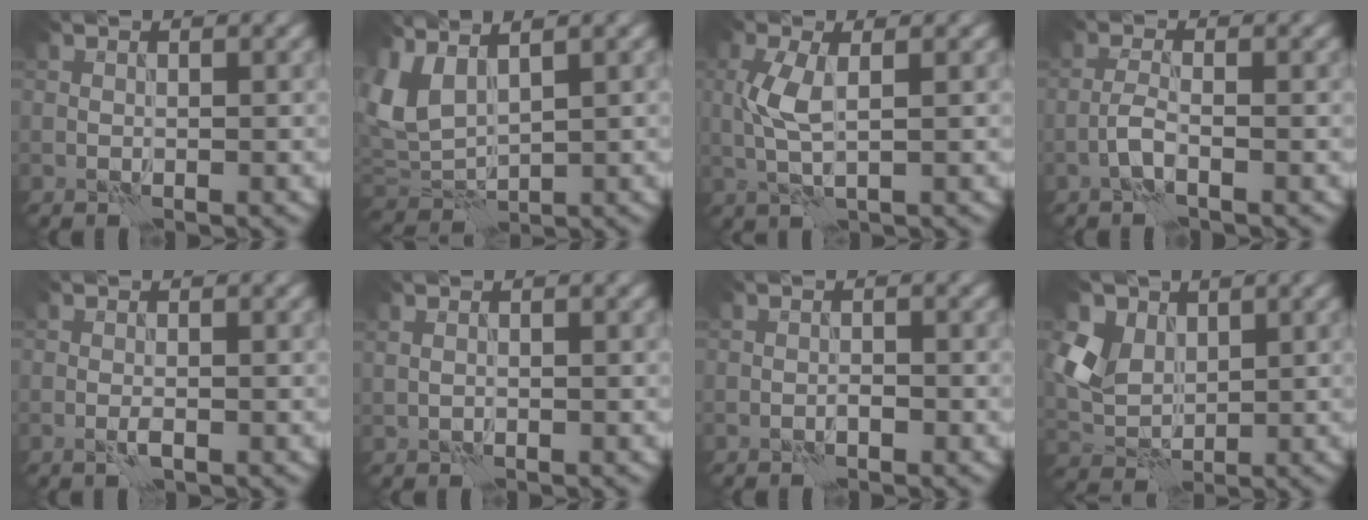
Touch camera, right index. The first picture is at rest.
{"total": 4.0, "force": [2.0, 2.1, 2.8], "torque": [-0.074, 0.002, 0.044]}
{"total": 3.2, "force": [0.2, 1.0, 3.0], "torque": [-0.076, 0.004, 0.007]}
{"total": 1.8, "force": [-1.0, 0.4, 1.5], "torque": [-0.032, 0.008, -0.025]}
{"total": 0.9, "force": [-0.4, 0.0, 0.7], "torque": [-0.016, 0.000, -0.011]}
{"total": 0.5, "force": [0.3, 0.2, 0.3], "torque": [-0.010, -0.001, 0.001]}
{"total": 0.7, "force": [-0.4, 0.2, 0.5], "torque": [-0.009, 0.005, -0.008]}
{"total": 4.9, "force": [2.0, 3.6, 2.5], "torque": [-0.064, 0.002, 0.040]}